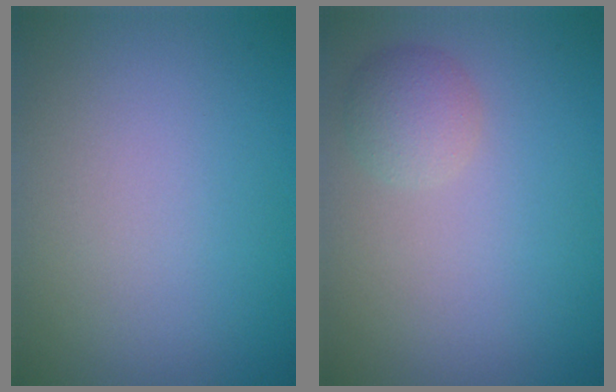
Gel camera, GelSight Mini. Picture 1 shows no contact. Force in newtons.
{"total": 2.1, "press": 2.1, "slide": 0.0}